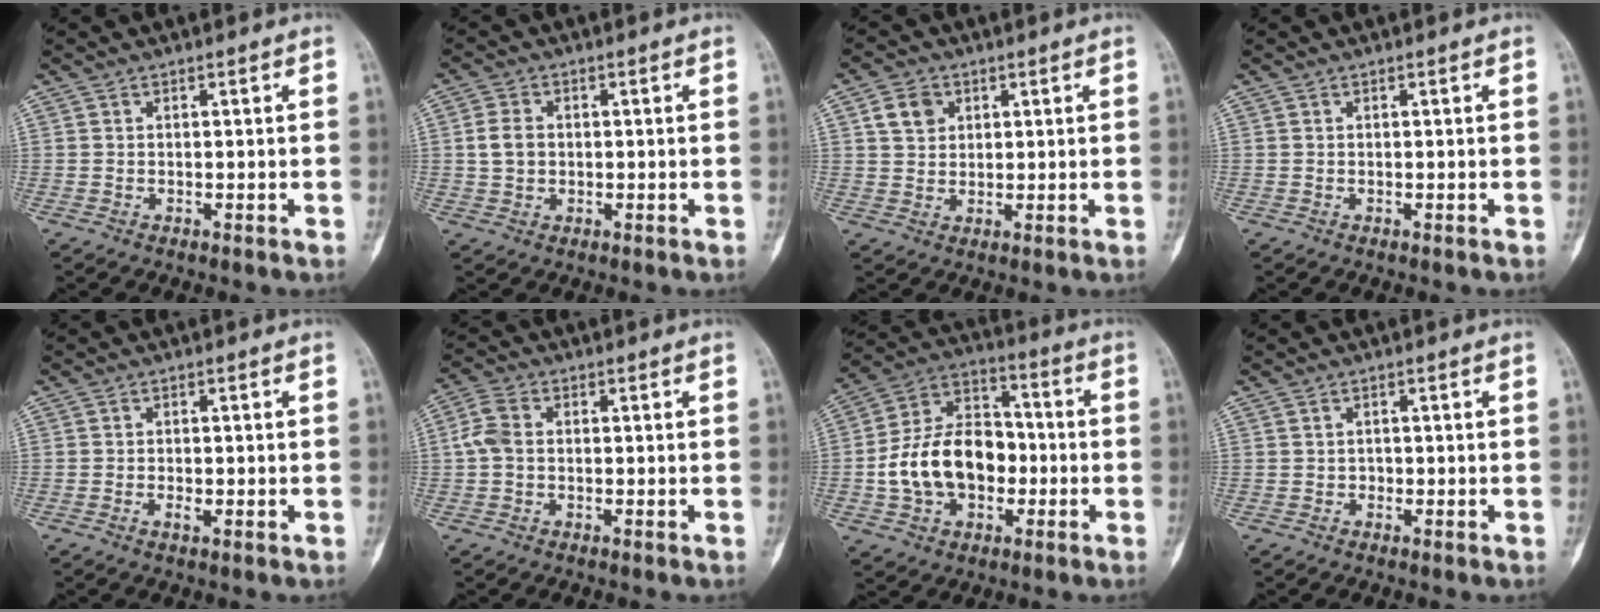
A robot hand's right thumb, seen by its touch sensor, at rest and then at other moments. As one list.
[{"total": 3.4, "force": [0.1, 2.8, 1.9], "torque": [-0.026, 0.006, -0.001]}, {"total": 5.0, "force": [2.0, 4.0, 2.3], "torque": [-0.022, -0.004, 0.036]}, {"total": 0.0}, {"total": 1.8, "force": [-0.6, 0.9, 1.4], "torque": [-0.026, 0.000, -0.010]}, {"total": 4.4, "force": [-0.1, 3.0, 3.2], "torque": [-0.077, 0.011, -0.008]}, {"total": 17.0, "force": [-2.6, 11.9, 11.8], "torque": [-0.186, 0.041, -0.046]}, {"total": 0.7, "force": [-0.2, 0.6, 0.2], "torque": [0.001, 0.003, -0.005]}]